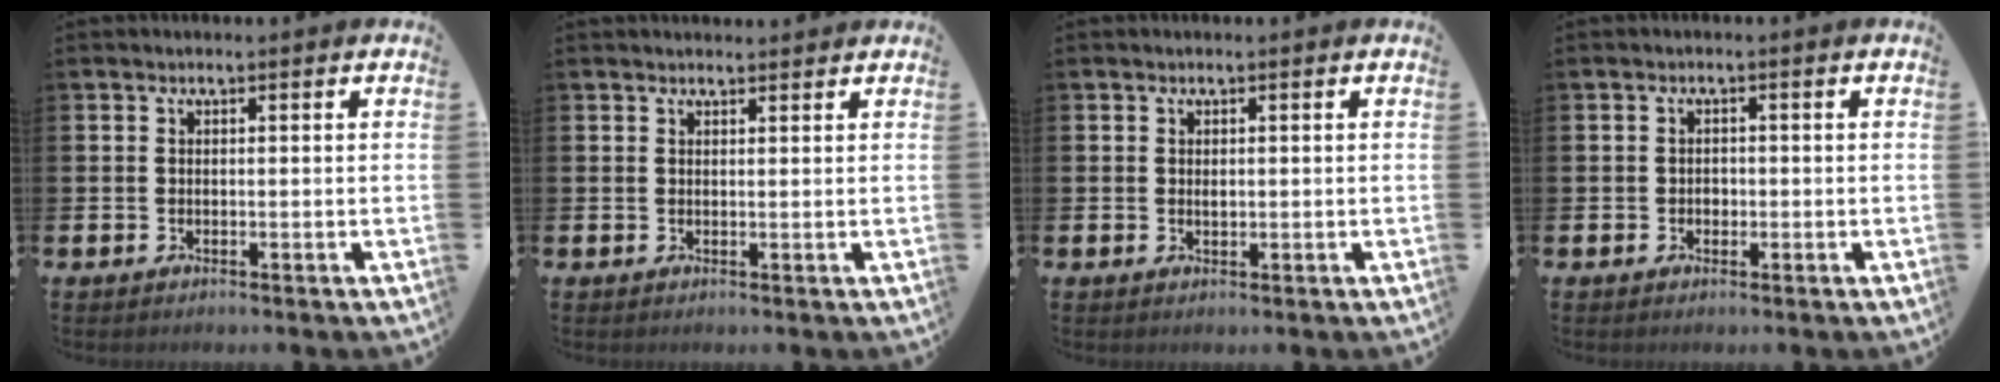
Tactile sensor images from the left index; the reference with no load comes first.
{"total": 1.2, "force": [1.1, 0.2, 0.2], "torque": [0.004, -0.002, 0.018]}
{"total": 0.6, "force": [0.1, 0.3, 0.5], "torque": [-0.002, -0.002, 0.000]}
{"total": 1.1, "force": [-0.3, 0.9, 0.5], "torque": [-0.001, 0.003, -0.008]}